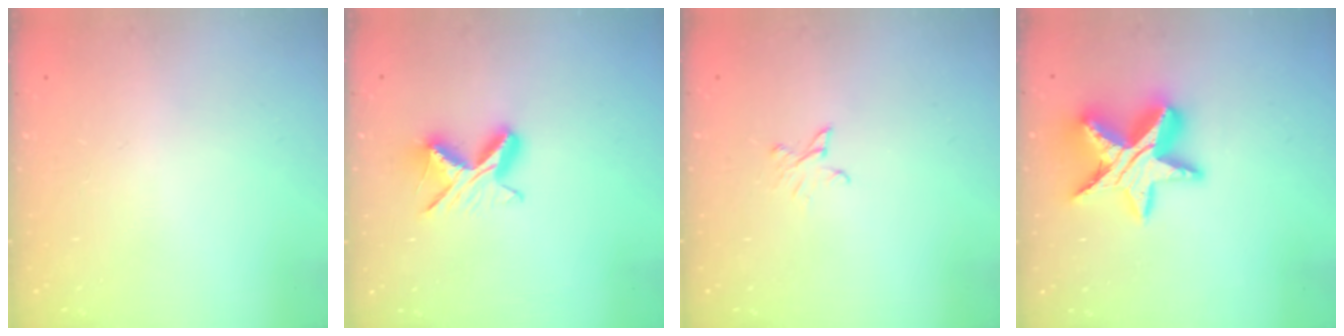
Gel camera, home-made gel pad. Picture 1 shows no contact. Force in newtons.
{"total": 8.7, "press": 8.6, "slide": 1.0}
{"total": 3.6, "press": 3.6, "slide": 0.4}
{"total": 18.5, "press": 18.4, "slide": 1.4}